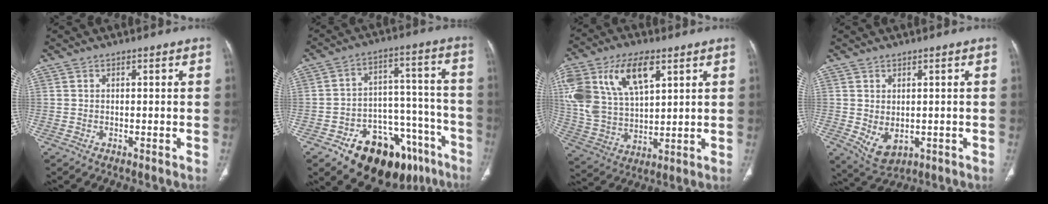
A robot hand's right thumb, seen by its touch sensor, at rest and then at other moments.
{"total": 22.2, "force": [-13.0, 12.4, 13.0], "torque": [-0.121, 0.098, -0.183]}
{"total": 20.4, "force": [8.7, 11.1, 14.8], "torque": [-0.302, -0.008, 0.169]}
{"total": 5.5, "force": [-0.6, 3.5, 4.1], "torque": [-0.064, -0.008, 0.010]}